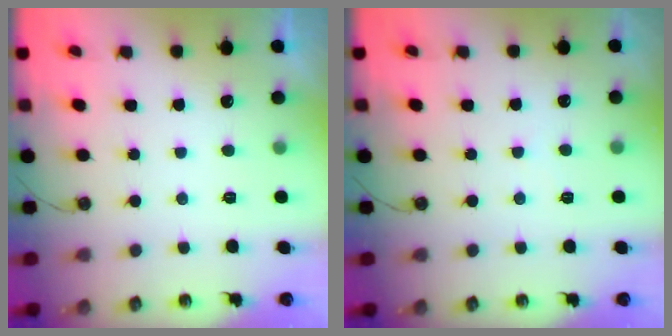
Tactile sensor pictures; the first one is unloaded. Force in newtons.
{"total": 1.9, "press": 1.9, "slide": 0.3}